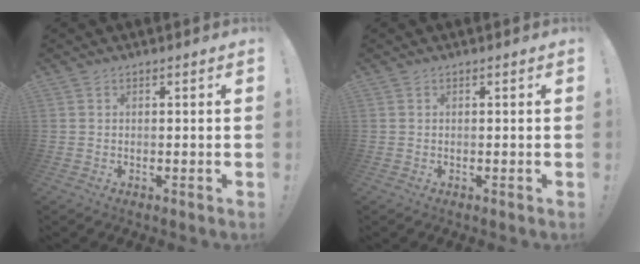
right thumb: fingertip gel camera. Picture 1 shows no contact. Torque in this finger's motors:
{"motor_torque": [0.00, 0.00, 0.00, 0.00, 0.00]}